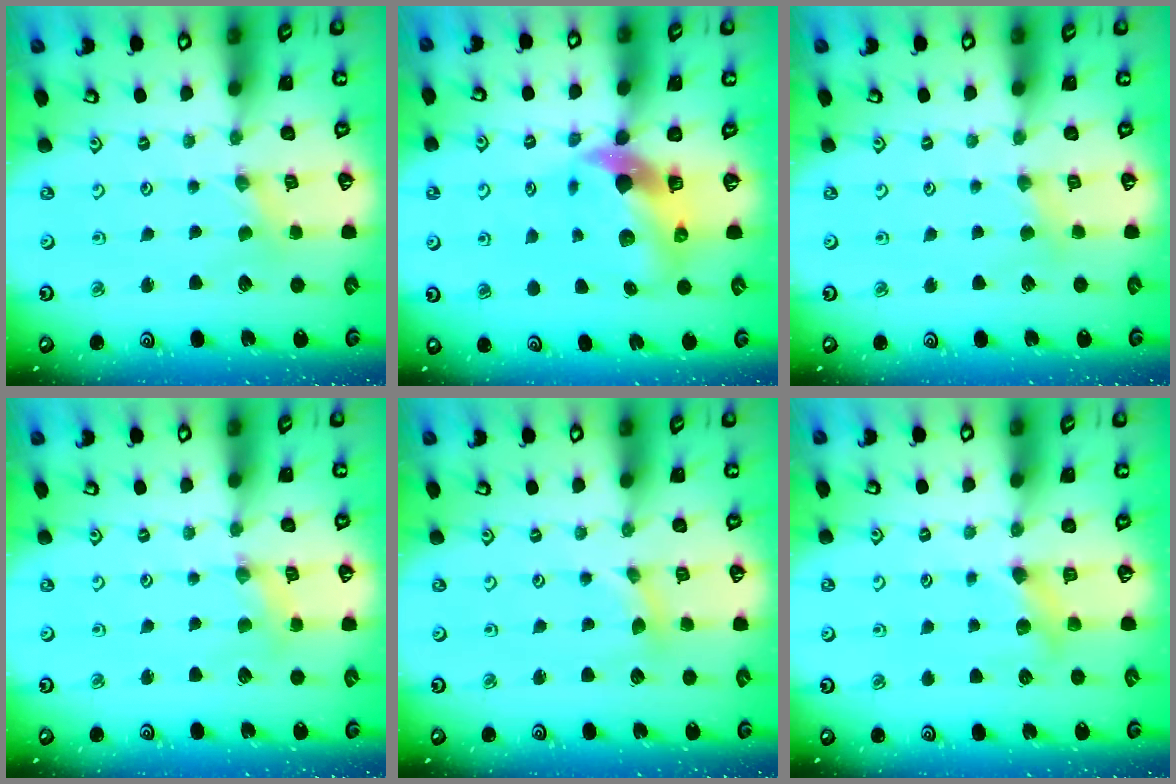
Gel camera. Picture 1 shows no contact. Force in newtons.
{"total": 10.2, "press": 10.1, "slide": 1.7}
{"total": 2.3, "press": 2.2, "slide": 0.4}
{"total": 2.3, "press": 2.2, "slide": 0.3}
{"total": 2.9, "press": 2.8, "slide": 0.4}
{"total": 4.9, "press": 4.8, "slide": 0.5}